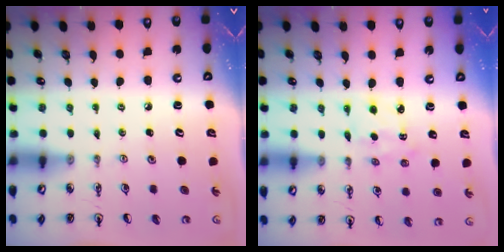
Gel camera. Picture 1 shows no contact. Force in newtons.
{"total": 1.6, "press": 1.5, "slide": 0.7}